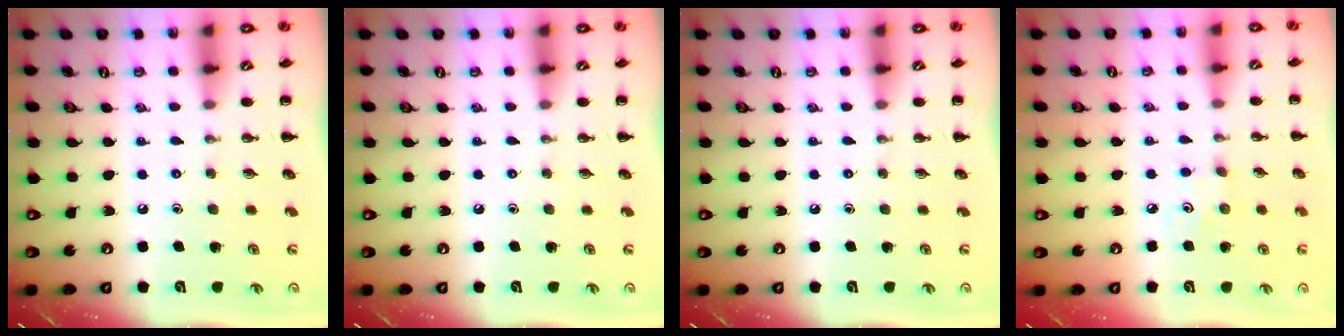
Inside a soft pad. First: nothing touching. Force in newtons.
{"total": 0.0}
{"total": 0.0}
{"total": 2.4, "press": 2.3, "slide": 0.7}